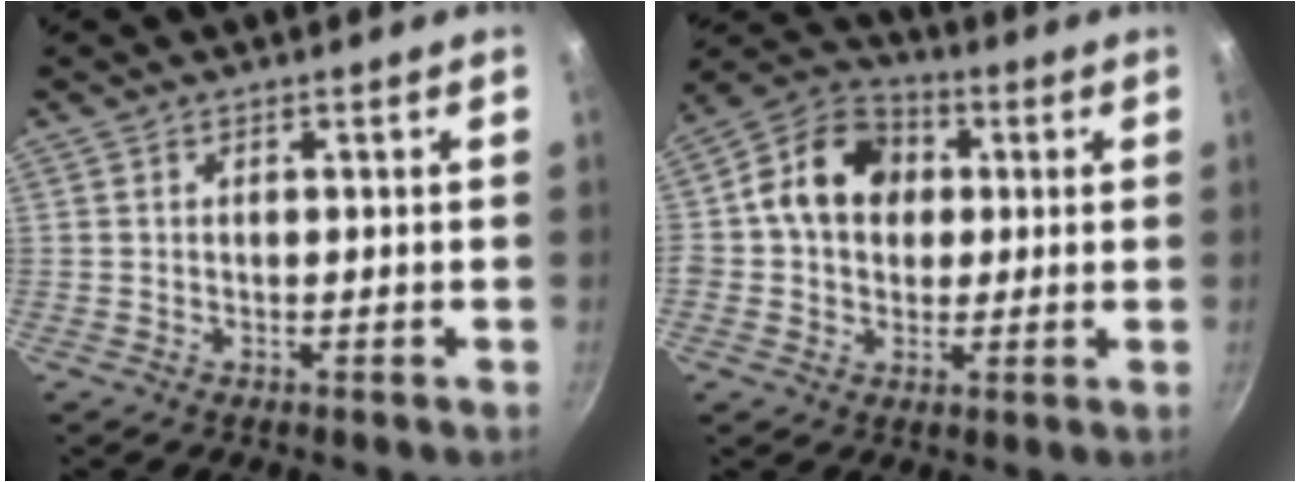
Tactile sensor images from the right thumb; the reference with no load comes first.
{"total": 13.3, "force": [2.0, 10.8, 7.5], "torque": [-0.098, 0.022, 0.012]}